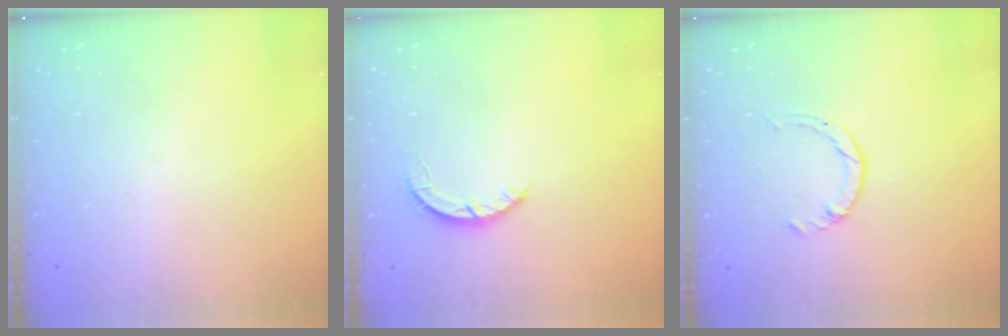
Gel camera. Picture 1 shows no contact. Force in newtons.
{"total": 2.7, "press": 2.7, "slide": 0.4}
{"total": 1.4, "press": 1.4, "slide": 0.2}